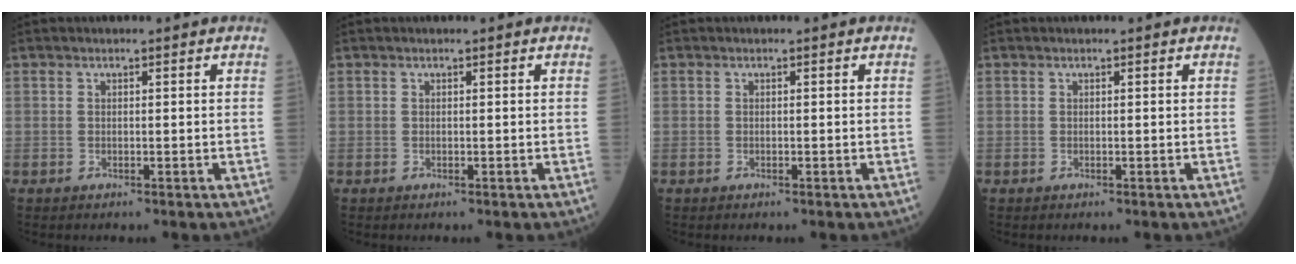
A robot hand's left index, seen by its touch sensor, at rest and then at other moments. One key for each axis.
{"total": 0.0}
{"total": 0.0}
{"total": 0.0}